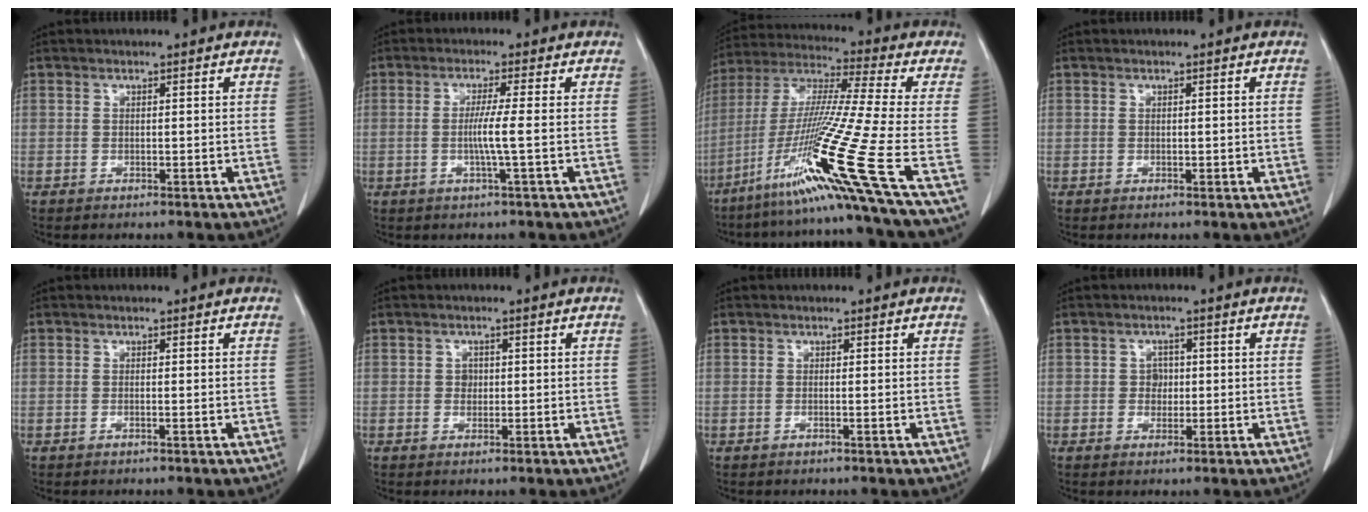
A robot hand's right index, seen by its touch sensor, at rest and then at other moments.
{"total": 4.0, "force": [-0.6, -1.1, 3.8], "torque": [-0.072, -0.006, -0.013]}
{"total": 20.5, "force": [-10.3, -3.7, 17.4], "torque": [-0.344, -0.038, -0.194]}
{"total": 0.5, "force": [0.0, 0.3, 0.4], "torque": [-0.008, 0.001, 0.005]}
{"total": 0.0}
{"total": 1.3, "force": [0.1, 1.2, 0.6], "torque": [-0.008, 0.002, 0.001]}
{"total": 0.0}
{"total": 2.0, "force": [0.0, 1.7, 1.0], "torque": [-0.012, 0.005, 0.000]}